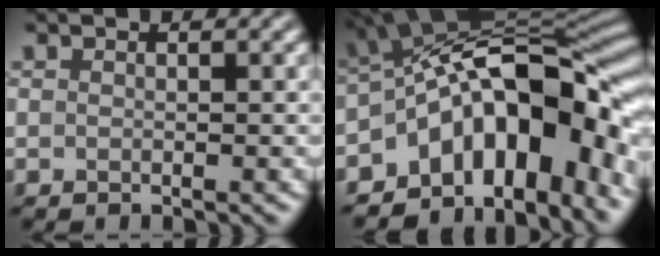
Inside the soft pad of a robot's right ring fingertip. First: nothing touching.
{"total": 14.1, "force": [-4.5, 7.4, 11.2], "torque": [-0.138, 0.027, -0.085]}